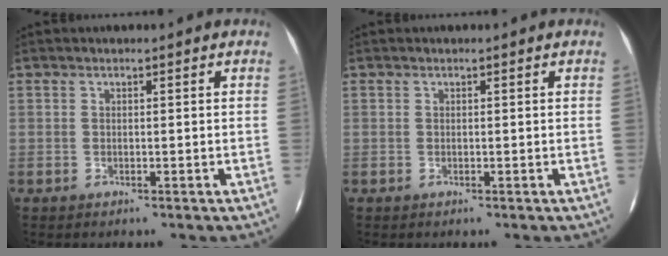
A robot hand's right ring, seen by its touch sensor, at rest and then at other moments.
{"total": 0.0}